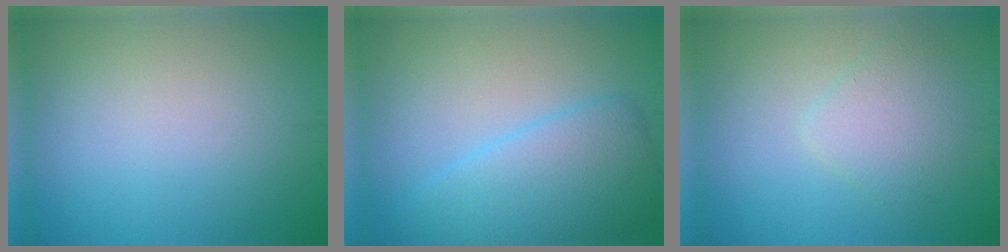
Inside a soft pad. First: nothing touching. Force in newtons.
{"total": 5.4, "press": 5.4, "slide": 0.1}
{"total": 2.5, "press": 2.5, "slide": 0.2}